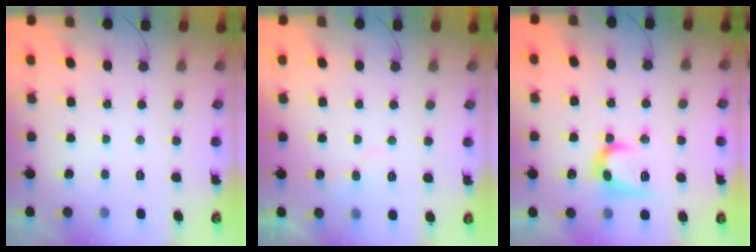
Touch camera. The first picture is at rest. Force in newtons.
{"total": 7.2, "press": 7.2, "slide": 0.5}
{"total": 11.0, "press": 11.0, "slide": 0.6}